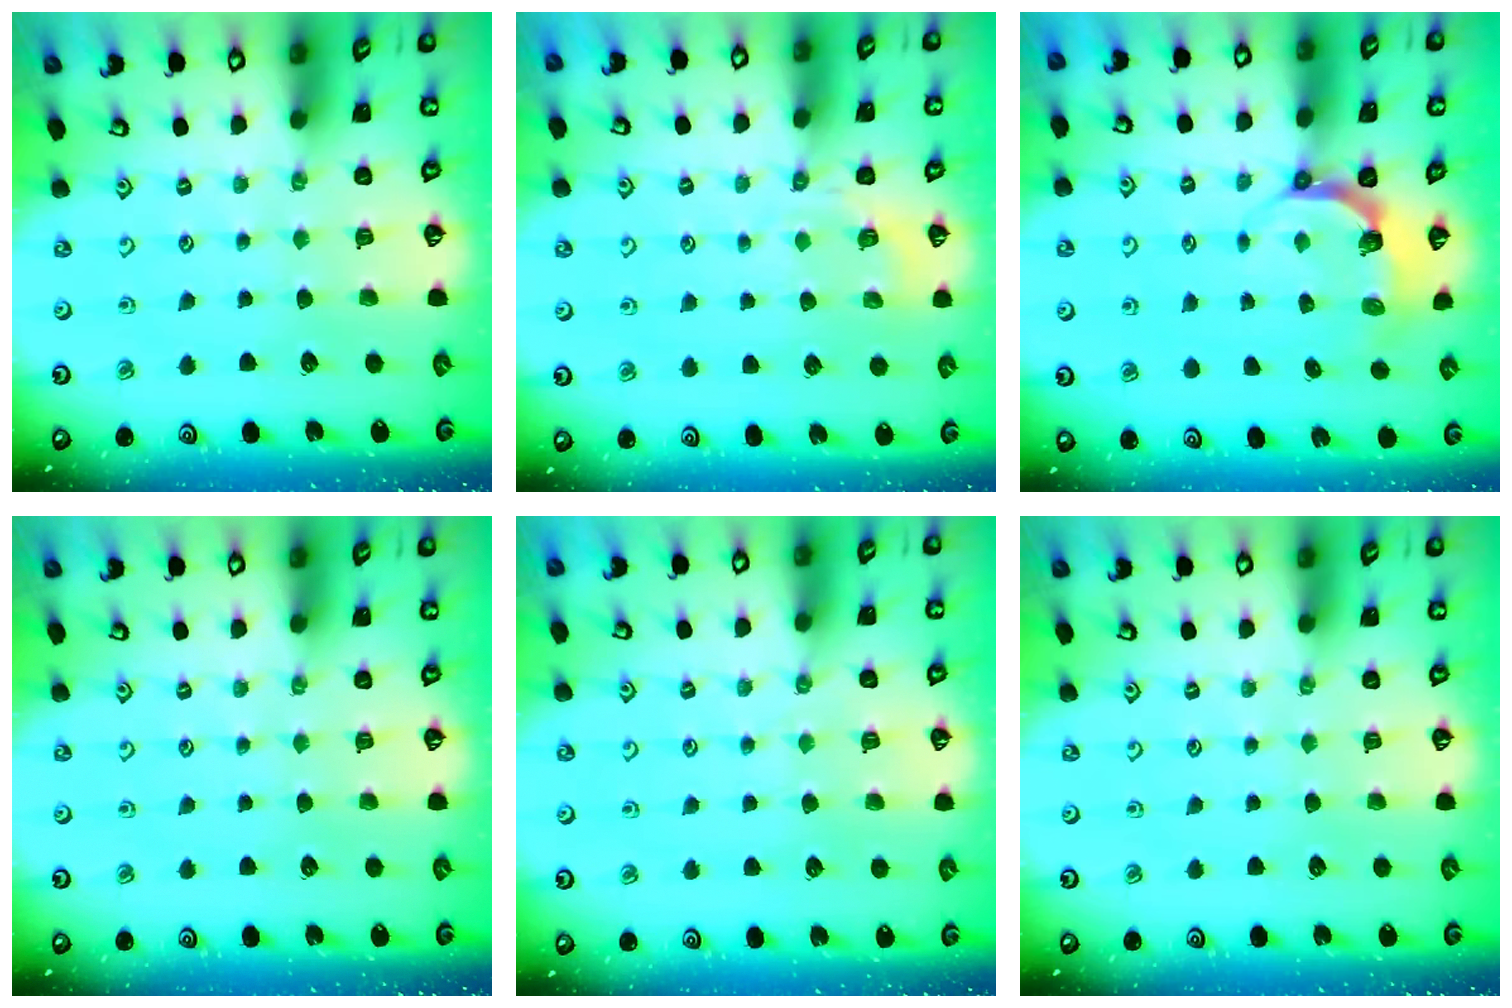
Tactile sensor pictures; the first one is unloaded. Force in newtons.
{"total": 3.9, "press": 3.1, "slide": 2.3}
{"total": 5.9, "press": 4.8, "slide": 3.4}
{"total": 0.0}
{"total": 2.5, "press": 2.4, "slide": 0.4}
{"total": 0.0}